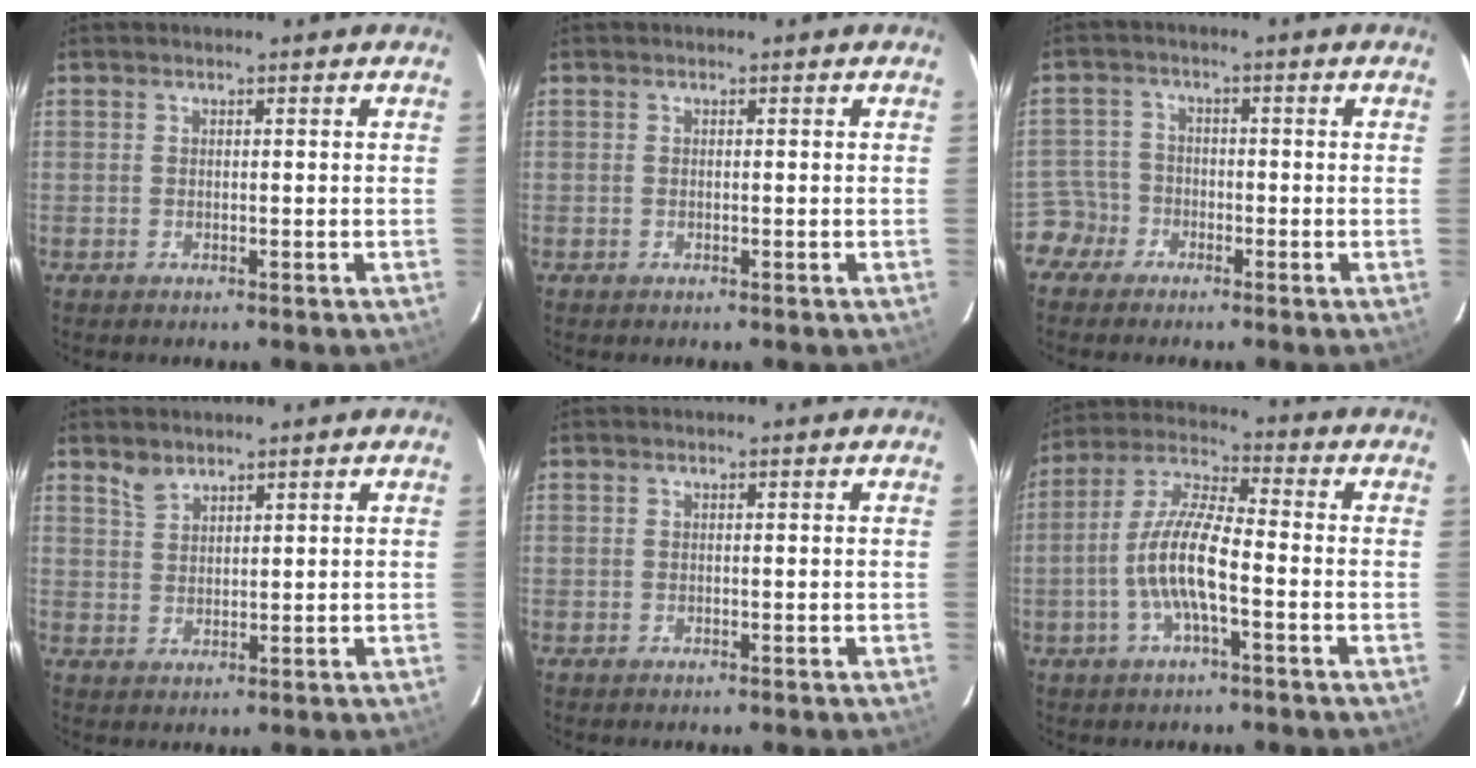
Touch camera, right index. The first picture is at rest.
{"total": 0.0}
{"total": 4.2, "force": [-2.6, 3.3, -0.3], "torque": [0.007, 0.020, -0.056]}
{"total": 2.8, "force": [2.4, 1.2, 0.9], "torque": [-0.015, 0.003, 0.048]}
{"total": 0.0}
{"total": 10.6, "force": [-3.2, 2.3, 9.9], "torque": [-0.208, 0.003, -0.062]}